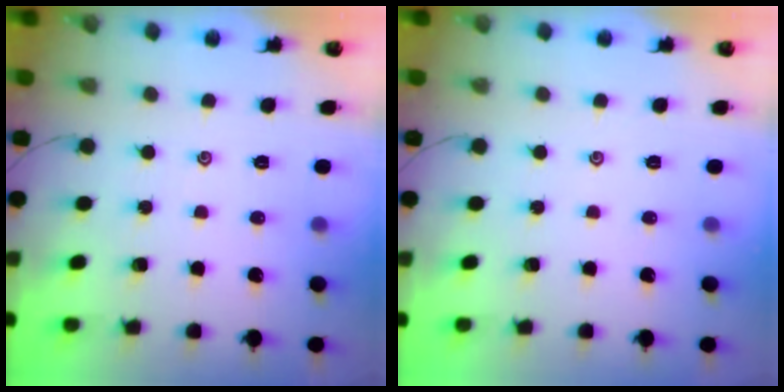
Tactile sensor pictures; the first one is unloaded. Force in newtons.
{"total": 0.0}